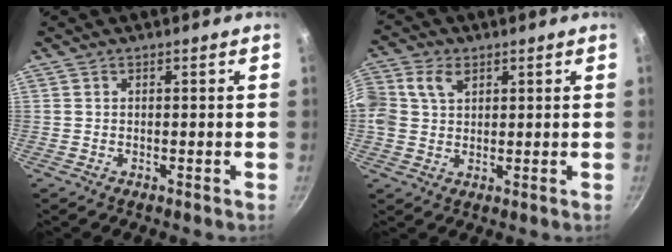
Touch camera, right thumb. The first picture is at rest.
{"total": 8.1, "force": [2.7, 6.1, 4.6], "torque": [-0.096, 0.014, 0.044]}